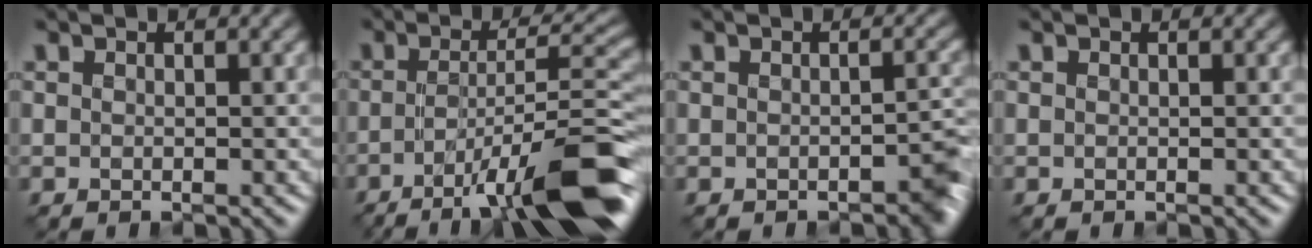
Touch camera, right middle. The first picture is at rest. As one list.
[{"total": 10.4, "force": [-5.7, 0.7, 8.6], "torque": [-0.123, 0.008, -0.103]}, {"total": 3.7, "force": [-1.6, 2.0, 2.6], "torque": [-0.025, -0.001, -0.030]}, {"total": 0.0}]